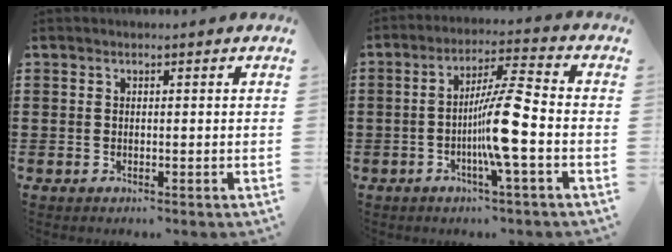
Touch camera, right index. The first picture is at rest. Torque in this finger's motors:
{"motor_torque": [2.14, 0.00, 0.87, 0.21]}